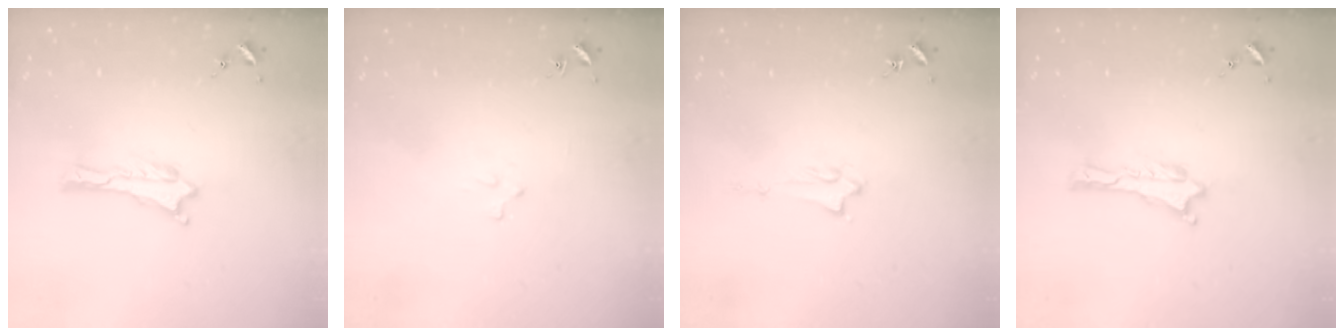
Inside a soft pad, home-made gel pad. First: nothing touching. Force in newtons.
{"total": 2.2, "press": 2.2, "slide": 0.2}
{"total": 1.3, "press": 1.3, "slide": 0.2}
{"total": 0.0}